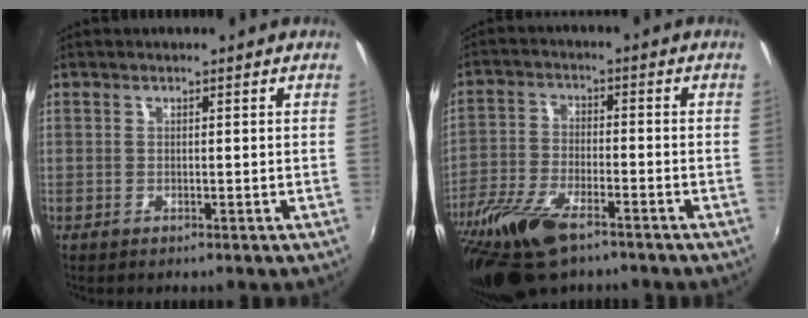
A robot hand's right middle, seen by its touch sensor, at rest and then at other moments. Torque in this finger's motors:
{"motor_torque": [1.12, -1.03, 0.56, 0.21]}